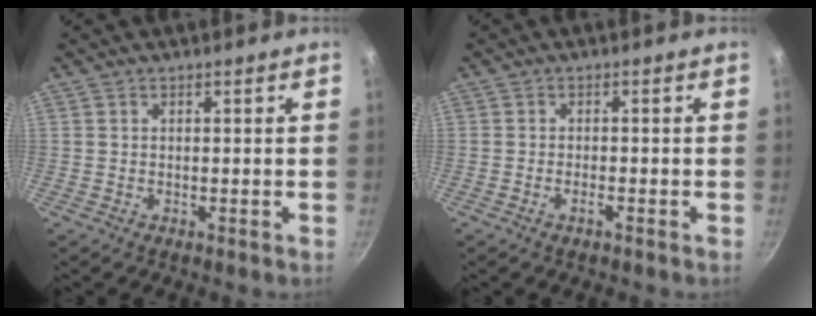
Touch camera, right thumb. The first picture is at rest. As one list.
[{"total": 1.4, "force": [-0.9, 0.3, 1.0], "torque": [-0.027, 0.007, -0.019]}]